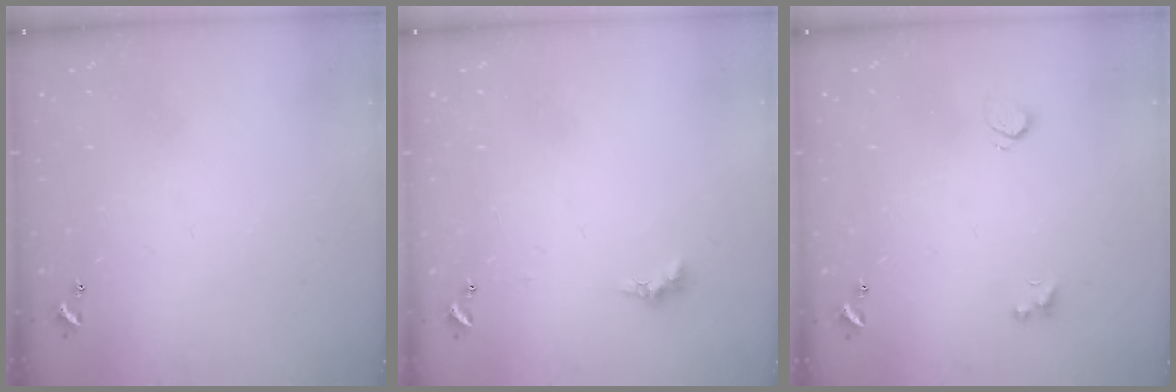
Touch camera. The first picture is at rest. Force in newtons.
{"total": 0.6, "press": 0.4, "slide": 0.5}
{"total": 2.1, "press": 1.8, "slide": 1.2}